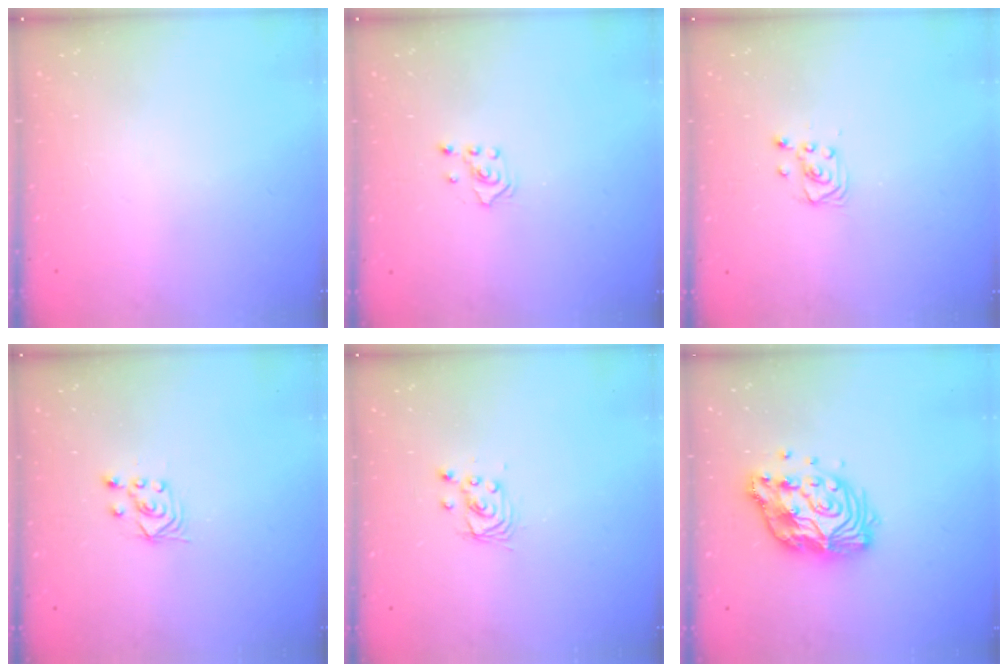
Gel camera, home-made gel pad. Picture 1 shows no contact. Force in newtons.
{"total": 2.4, "press": 2.2, "slide": 0.8}
{"total": 2.9, "press": 2.9, "slide": 0.4}
{"total": 2.5, "press": 2.2, "slide": 1.2}
{"total": 2.9, "press": 2.9, "slide": 0.2}
{"total": 13.5, "press": 13.4, "slide": 1.2}